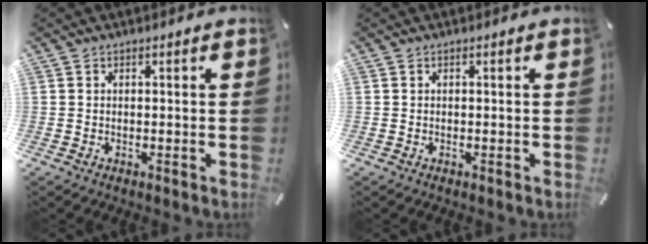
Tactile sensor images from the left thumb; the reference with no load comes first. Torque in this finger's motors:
{"motor_torque": [0.22, 0.36, -0.13, -0.28, 0.02]}